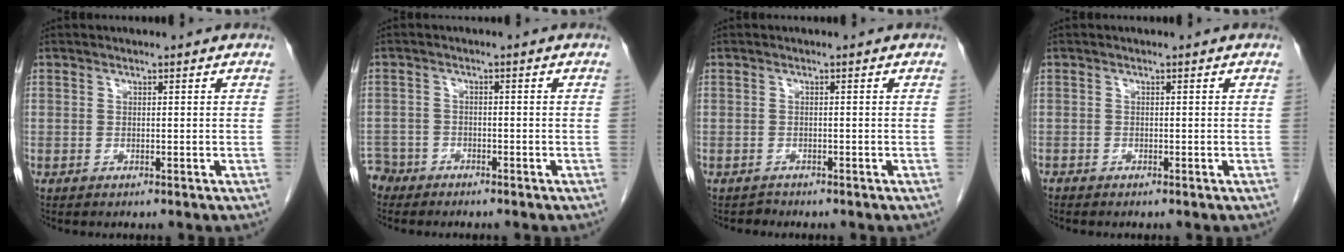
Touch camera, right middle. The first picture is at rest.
{"total": 3.6, "force": [-3.1, 1.7, -0.6], "torque": [0.009, 0.001, -0.065]}
{"total": 0.6, "force": [-0.5, 0.1, -0.4], "torque": [0.001, -0.004, -0.010]}
{"total": 0.5, "force": [-0.5, 0.1, 0.0], "torque": [-0.008, -0.002, -0.014]}